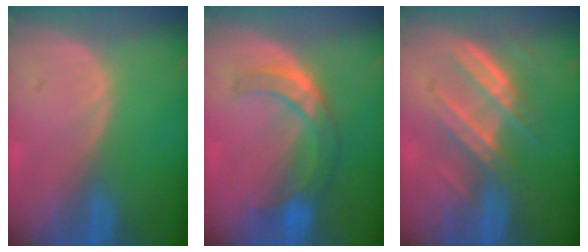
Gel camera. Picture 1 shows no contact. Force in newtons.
{"total": 7.6, "press": 6.6, "slide": 3.7}
{"total": 6.8, "press": 6.4, "slide": 2.3}